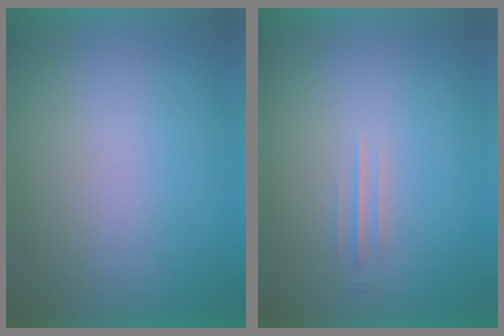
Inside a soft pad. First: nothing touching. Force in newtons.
{"total": 1.2}